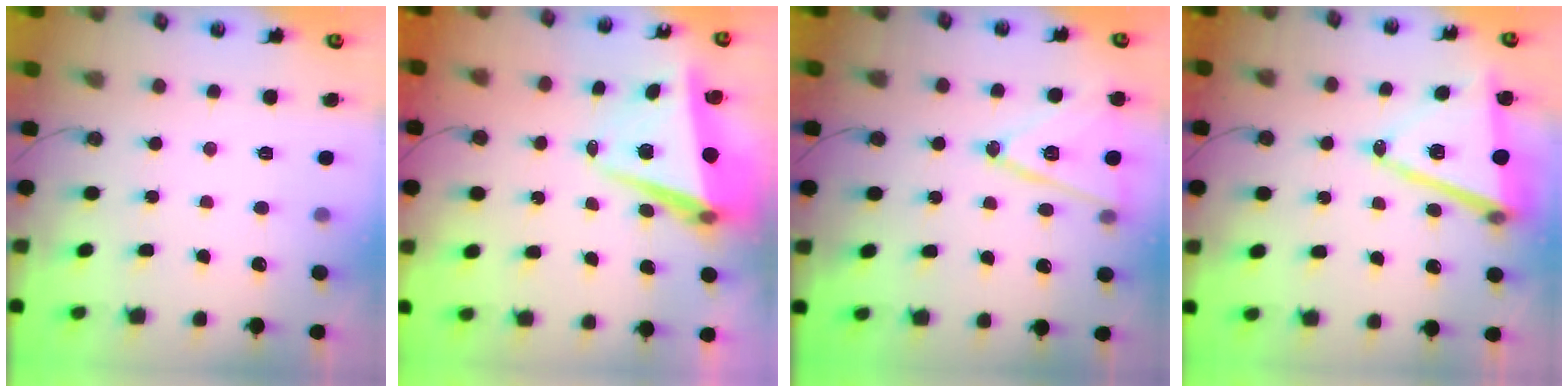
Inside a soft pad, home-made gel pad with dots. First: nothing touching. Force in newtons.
{"total": 6.8, "press": 6.6, "slide": 1.8}
{"total": 14.1, "press": 13.7, "slide": 3.3}
{"total": 14.3, "press": 13.8, "slide": 3.9}